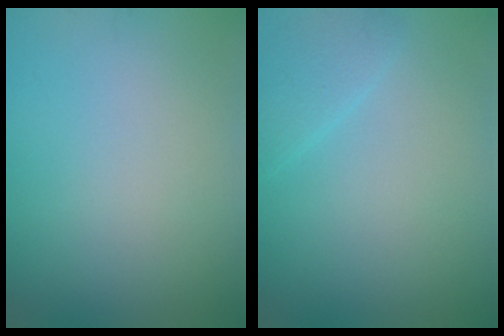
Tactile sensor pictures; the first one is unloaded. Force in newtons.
{"total": 1.5, "press": 1.5, "slide": 0.1}